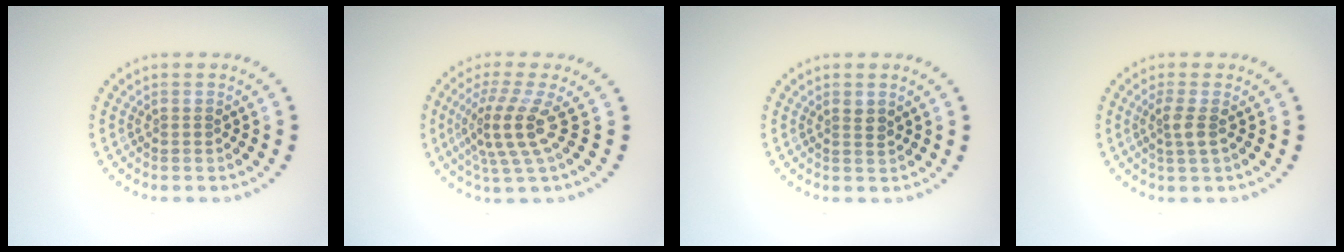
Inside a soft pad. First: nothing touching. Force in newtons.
{"total": 4.1, "press": 2.7, "slide": 3.1}
{"total": 1.0, "press": 0.8, "slide": 0.5}
{"total": 1.7, "press": 1.4, "slide": 1.0}